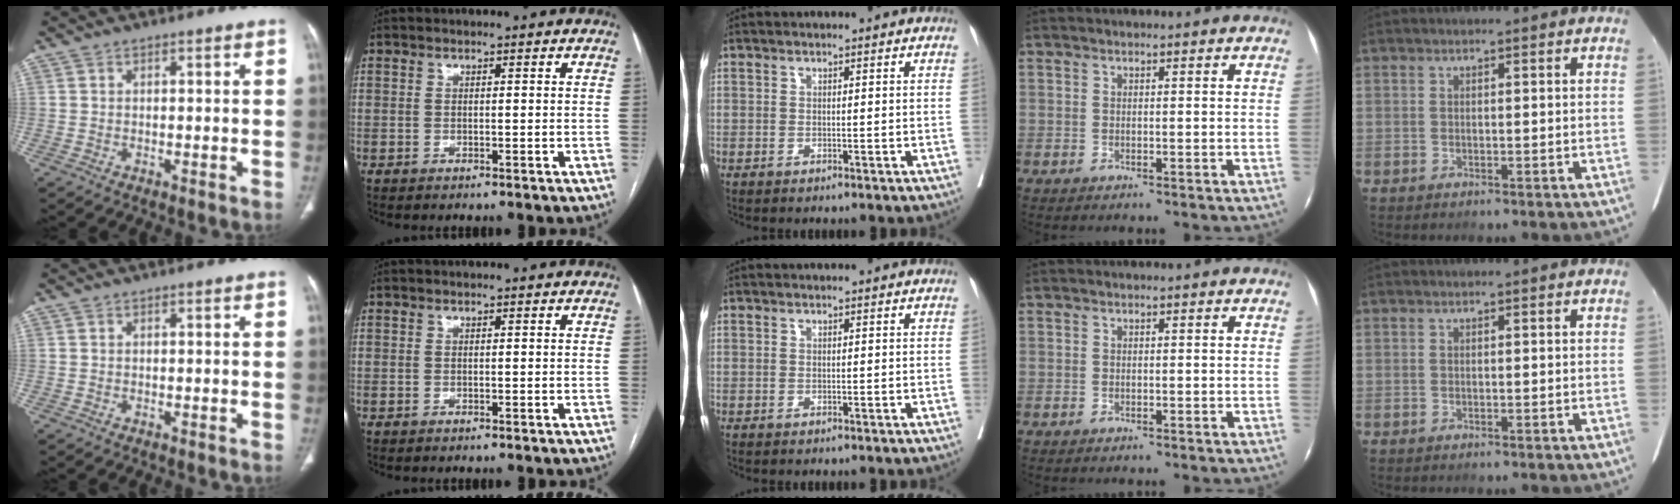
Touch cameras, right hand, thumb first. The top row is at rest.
{}